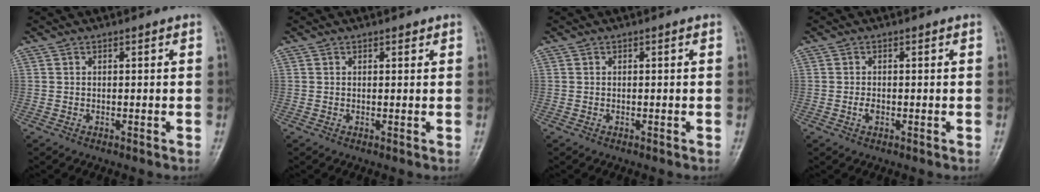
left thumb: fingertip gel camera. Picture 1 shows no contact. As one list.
[{"total": 0.8, "force": [0.7, 0.4, 0.3], "torque": [0.001, -0.004, 0.007]}, {"total": 0.0}, {"total": 1.3, "force": [-0.3, 0.8, 0.9], "torque": [-0.016, -0.001, -0.005]}]